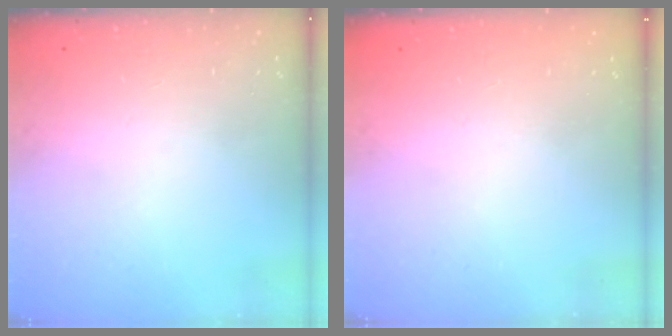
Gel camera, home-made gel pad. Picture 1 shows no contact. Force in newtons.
{"total": 0.0}